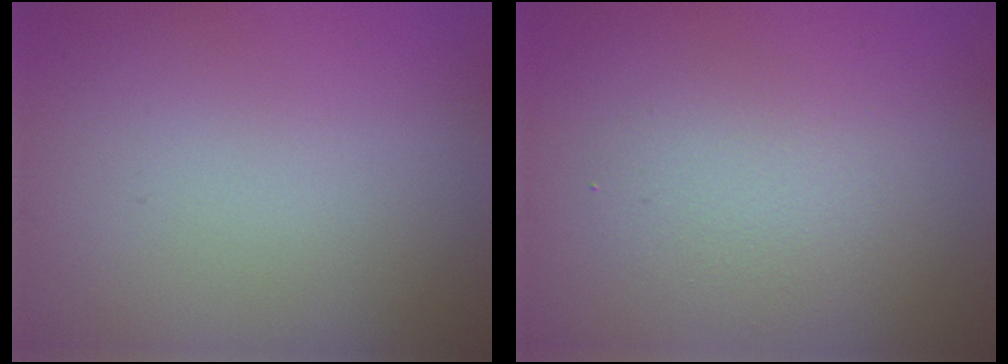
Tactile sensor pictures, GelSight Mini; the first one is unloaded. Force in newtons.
{"total": 2.9, "press": 2.9, "slide": 0.2}